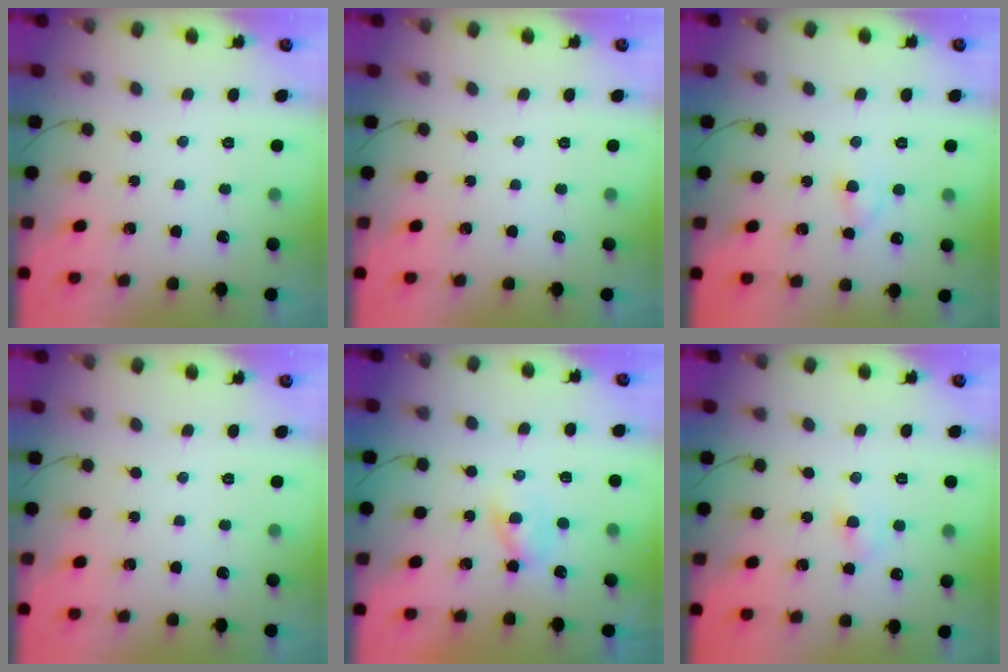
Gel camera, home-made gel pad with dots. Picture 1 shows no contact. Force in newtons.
{"total": 0.0}
{"total": 2.9, "press": 2.6, "slide": 1.1}
{"total": 0.0}
{"total": 2.3, "press": 2.1, "slide": 1.0}
{"total": 4.0, "press": 3.8, "slide": 1.2}